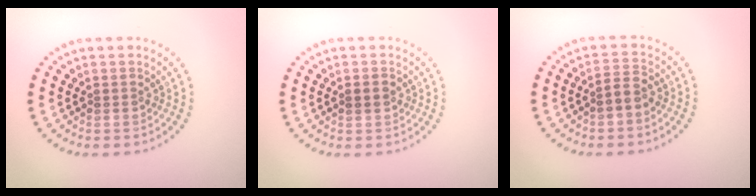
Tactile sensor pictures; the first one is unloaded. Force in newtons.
{"total": 1.3, "press": 1.3, "slide": 0.2}
{"total": 1.6, "press": 1.4, "slide": 0.8}